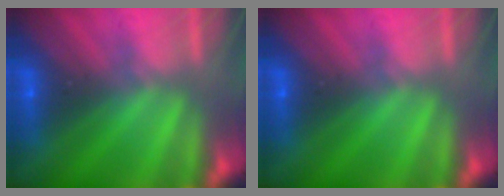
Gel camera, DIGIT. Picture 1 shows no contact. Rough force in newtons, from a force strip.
{"total": 0.0}